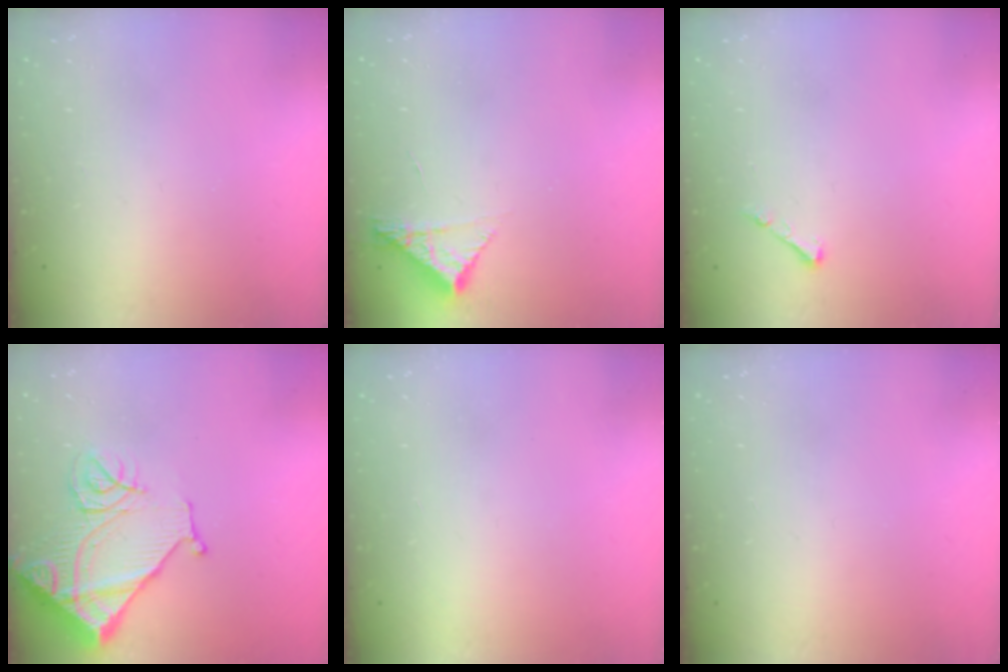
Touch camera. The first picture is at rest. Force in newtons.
{"total": 4.3, "press": 4.3, "slide": 0.3}
{"total": 3.3, "press": 3.3, "slide": 0.6}
{"total": 16.3, "press": 16.2, "slide": 1.9}
{"total": 1.5, "press": 1.5, "slide": 0.1}
{"total": 0.0}